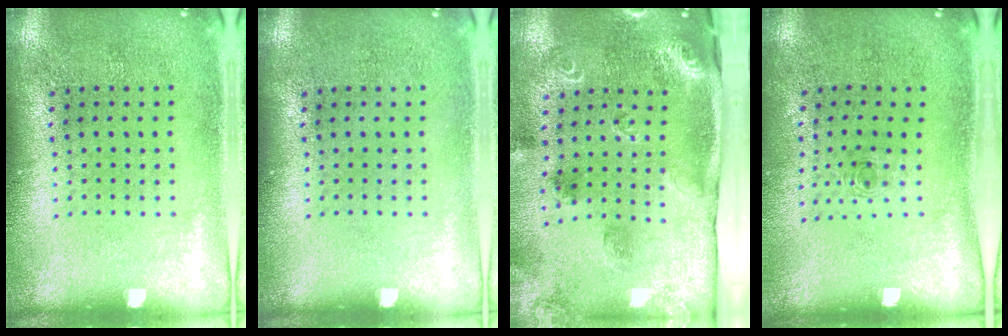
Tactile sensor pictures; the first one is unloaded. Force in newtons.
{"total": 0.0}
{"total": 2.1, "press": 1.8, "slide": 1.1}
{"total": 0.7, "press": 0.3, "slide": 0.6}